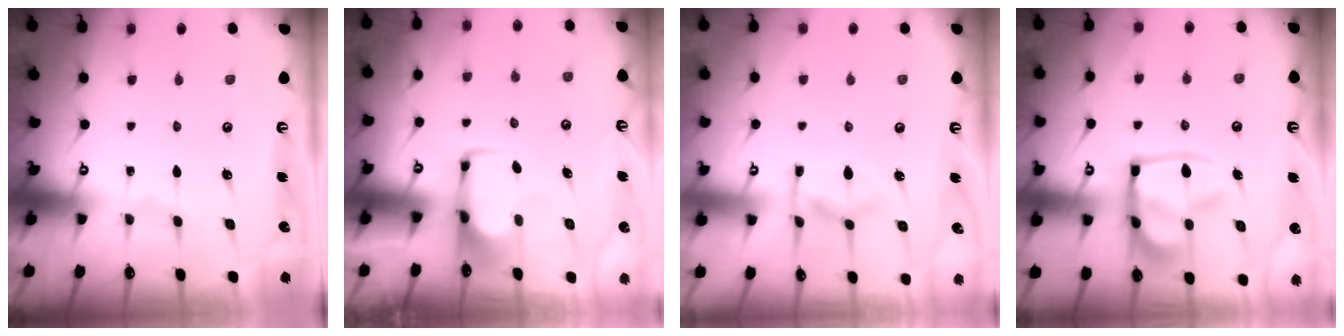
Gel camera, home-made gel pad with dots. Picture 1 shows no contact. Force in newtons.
{"total": 1.9, "press": 1.9, "slide": 0.4}
{"total": 10.8, "press": 10.7, "slide": 1.2}
{"total": 15.8, "press": 15.6, "slide": 1.9}